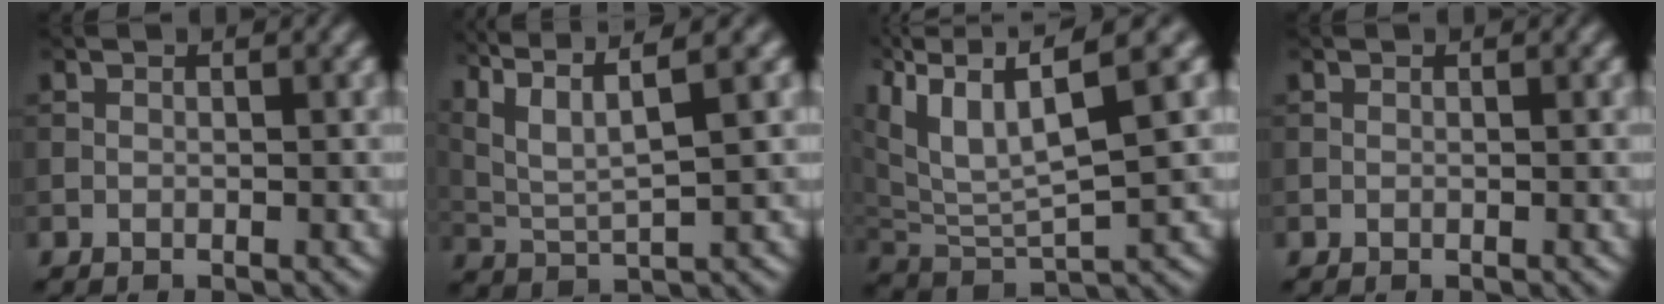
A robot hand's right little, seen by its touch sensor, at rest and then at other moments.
{"total": 8.5, "force": [5.3, 2.1, 6.2], "torque": [-0.124, 0.029, 0.076]}
{"total": 8.2, "force": [4.0, 2.5, 6.7], "torque": [-0.139, 0.006, 0.075]}
{"total": 0.0}